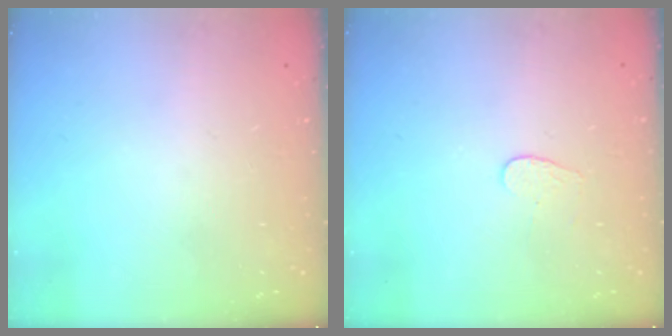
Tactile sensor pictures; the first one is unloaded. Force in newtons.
{"total": 3.8, "press": 3.8, "slide": 0.3}